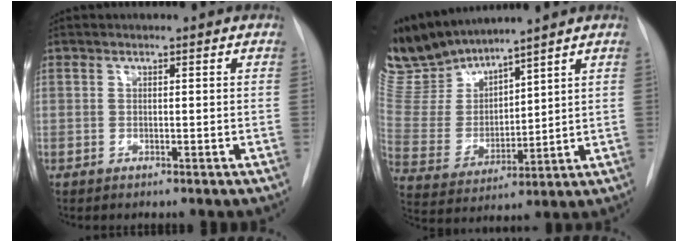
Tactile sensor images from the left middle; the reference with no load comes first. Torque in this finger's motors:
{"motor_torque": [0.29, -0.37, 0.12, 0.00]}